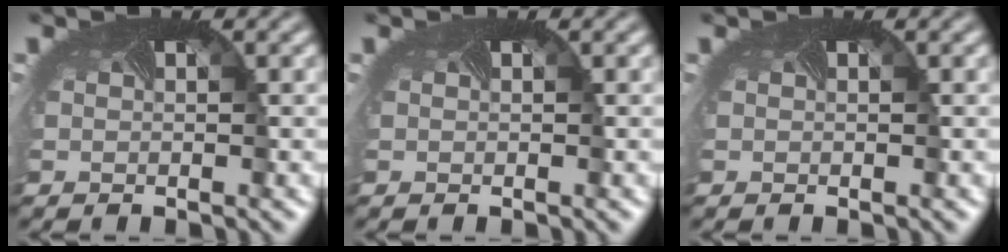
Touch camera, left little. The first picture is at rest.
{"total": 0.0}
{"total": 0.0}